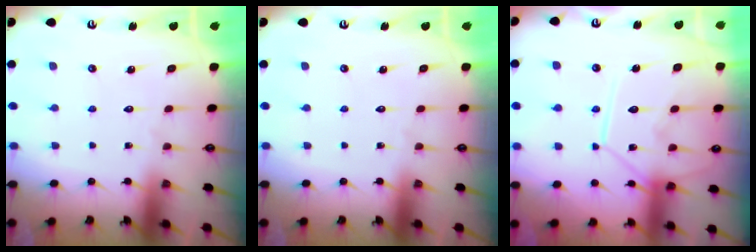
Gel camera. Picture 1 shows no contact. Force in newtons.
{"total": 0.0}
{"total": 13.2, "press": 13.1, "slide": 1.2}